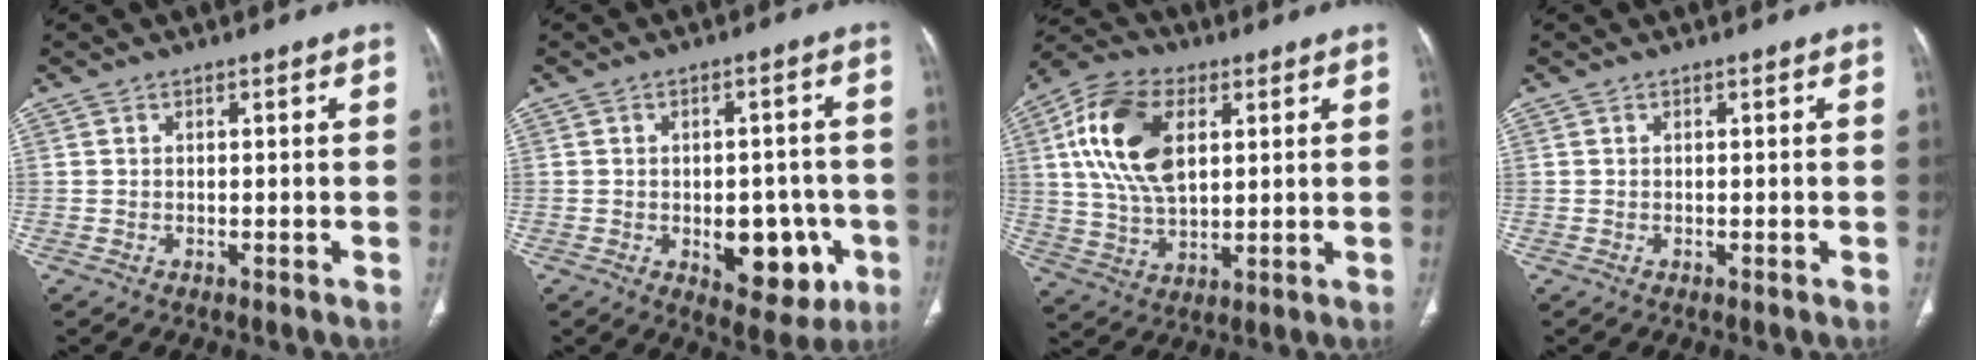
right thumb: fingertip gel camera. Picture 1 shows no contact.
{"total": 11.5, "force": [-3.3, 6.7, 8.7], "torque": [-0.070, 0.014, -0.029]}
{"total": 16.2, "force": [4.4, 9.5, 12.4], "torque": [-0.230, 0.001, 0.081]}
{"total": 0.0}